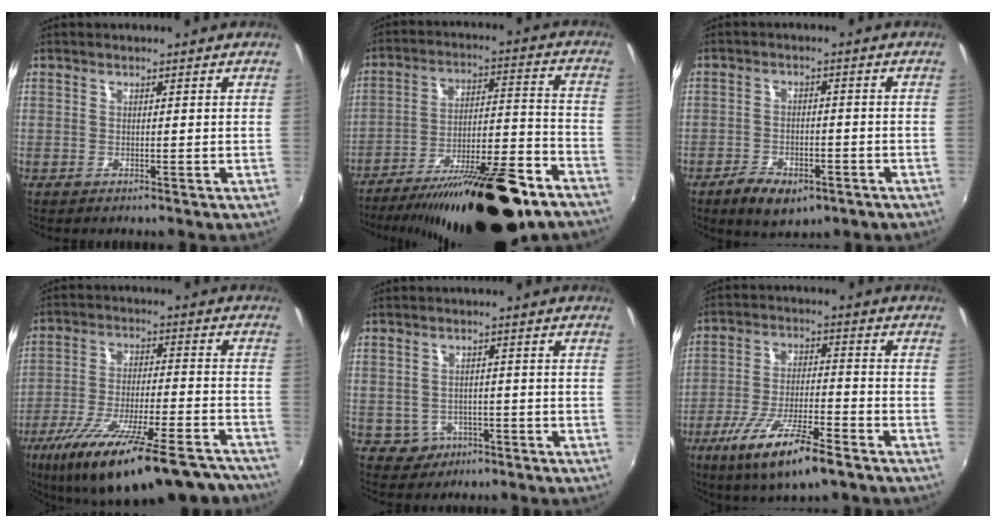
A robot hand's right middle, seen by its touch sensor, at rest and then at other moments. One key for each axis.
{"total": 26.7, "fx": -20.0, "fy": 7.1, "fz": 16.2, "tx": -0.269, "ty": -0.026, "tz": -0.289}
{"total": 9.1, "fx": -5.8, "fy": 4.4, "fz": 5.6, "tx": -0.123, "ty": -0.011, "tz": -0.084}
{"total": 26.8, "fx": -20.6, "fy": 6.9, "fz": 15.7, "tx": -0.268, "ty": -0.043, "tz": -0.299}
{"total": 4.2, "fx": -1.6, "fy": 3.8, "fz": 0.8, "tx": -0.029, "ty": 0.007, "tz": -0.014}
{"total": 14.3, "fx": -8.8, "fy": 3.1, "fz": 10.8, "tx": -0.217, "ty": -0.034, "tz": -0.156}